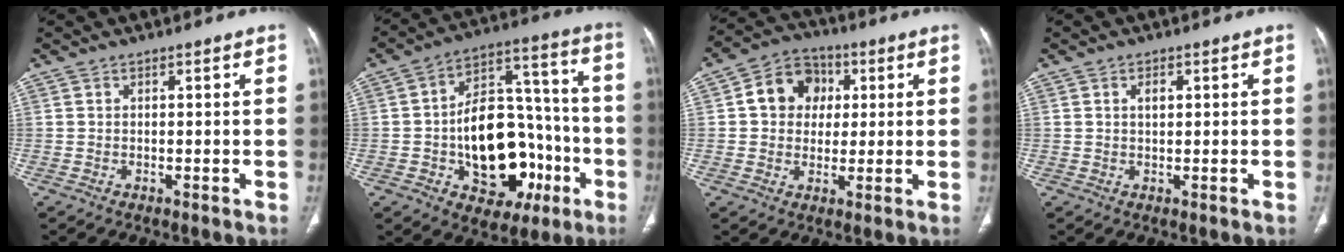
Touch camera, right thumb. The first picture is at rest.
{"total": 22.6, "force": [-5.9, 14.4, 16.4], "torque": [-0.198, 0.049, -0.071]}
{"total": 10.2, "force": [2.0, 8.6, 5.0], "torque": [-0.045, 0.009, 0.023]}
{"total": 1.9, "force": [0.6, 1.1, 1.5], "torque": [-0.019, 0.001, 0.010]}